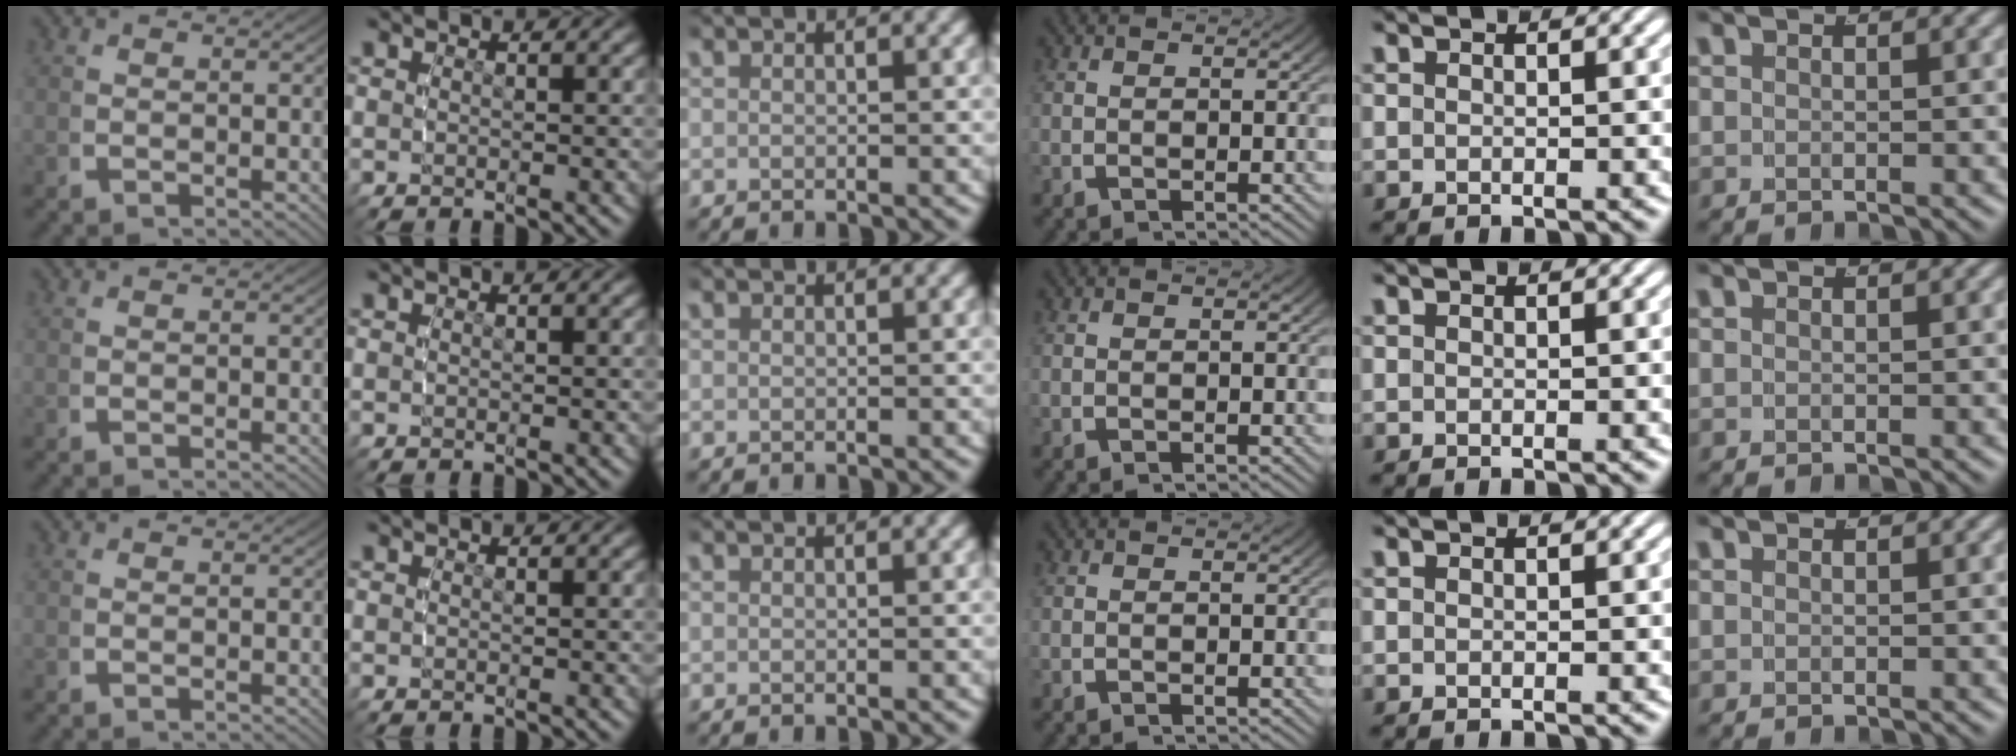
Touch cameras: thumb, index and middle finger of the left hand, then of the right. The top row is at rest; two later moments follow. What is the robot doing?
{"motion": "reach", "object": "router"}